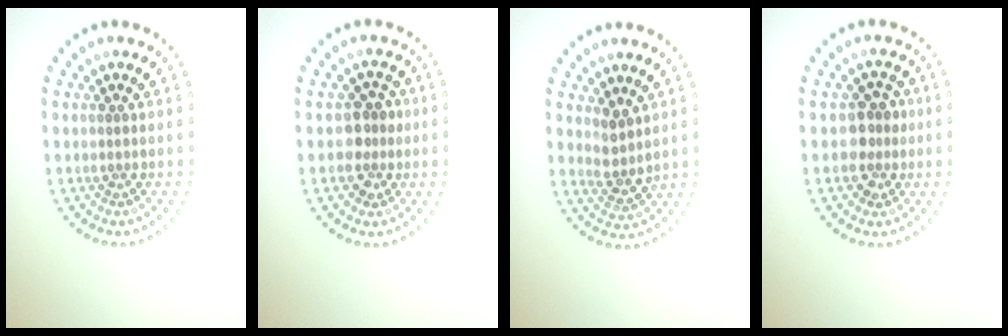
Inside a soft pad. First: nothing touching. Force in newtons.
{"total": 2.6, "press": 2.4, "slide": 1.0}
{"total": 2.3, "press": 1.9, "slide": 1.4}
{"total": 2.6, "press": 2.4, "slide": 1.0}